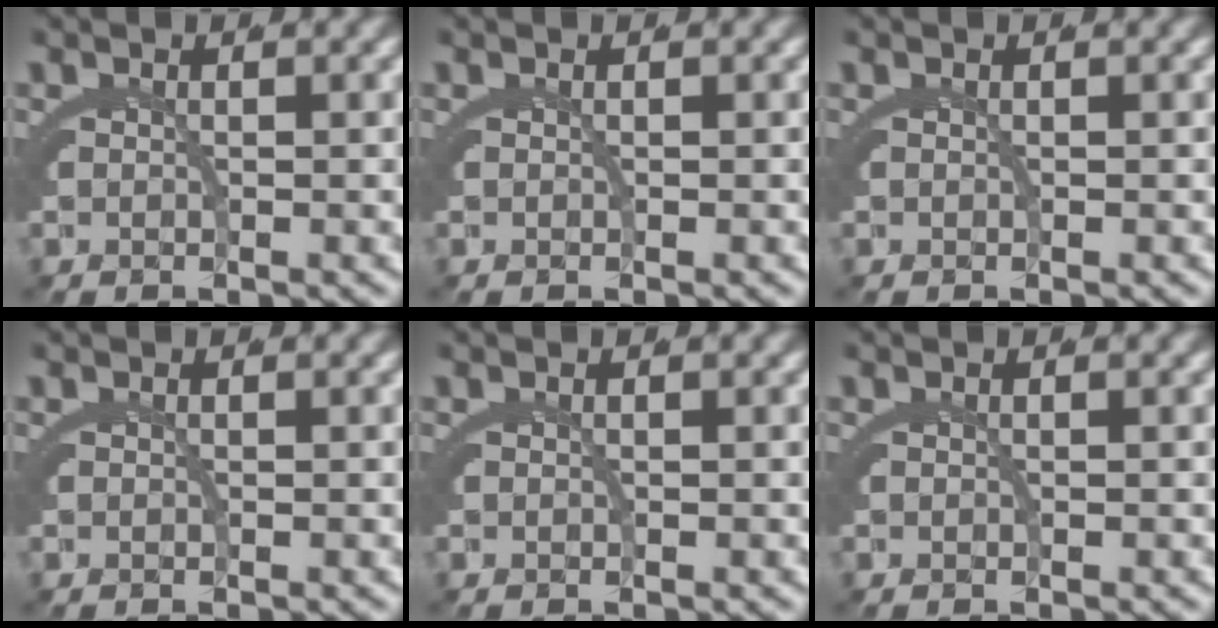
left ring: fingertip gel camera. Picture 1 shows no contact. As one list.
[{"total": 0.0}, {"total": 0.0}, {"total": 0.0}, {"total": 0.0}, {"total": 0.0}]